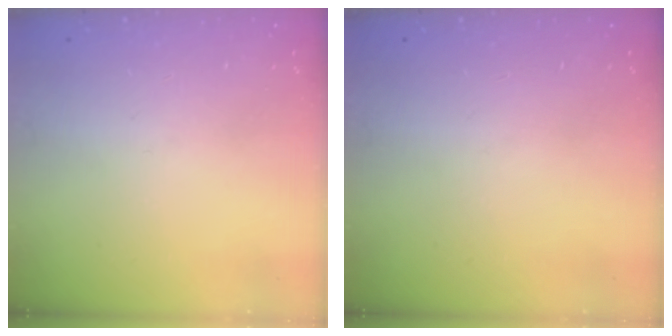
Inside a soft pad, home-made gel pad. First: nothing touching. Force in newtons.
{"total": 0.0}